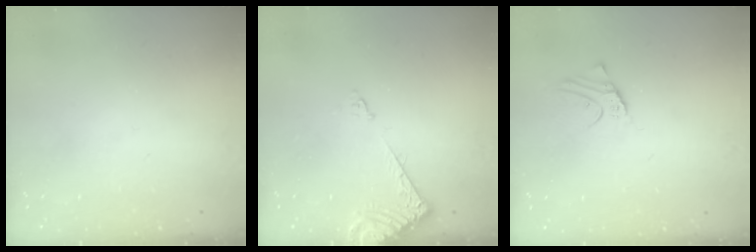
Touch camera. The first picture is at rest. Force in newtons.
{"total": 7.3, "press": 7.2, "slide": 0.3}
{"total": 2.7, "press": 2.7, "slide": 0.2}